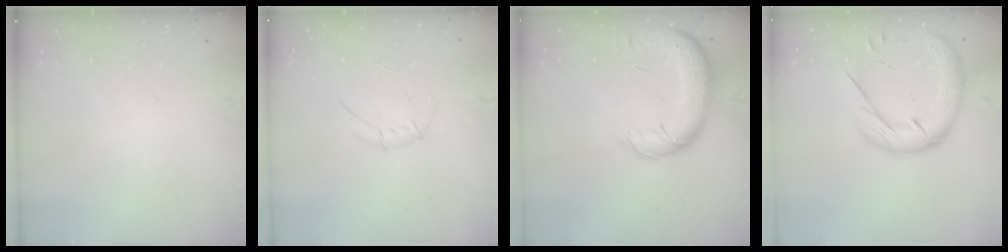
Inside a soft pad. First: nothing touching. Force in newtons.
{"total": 4.9, "press": 4.7, "slide": 1.1}
{"total": 14.9, "press": 14.5, "slide": 3.5}
{"total": 19.1, "press": 18.9, "slide": 2.6}